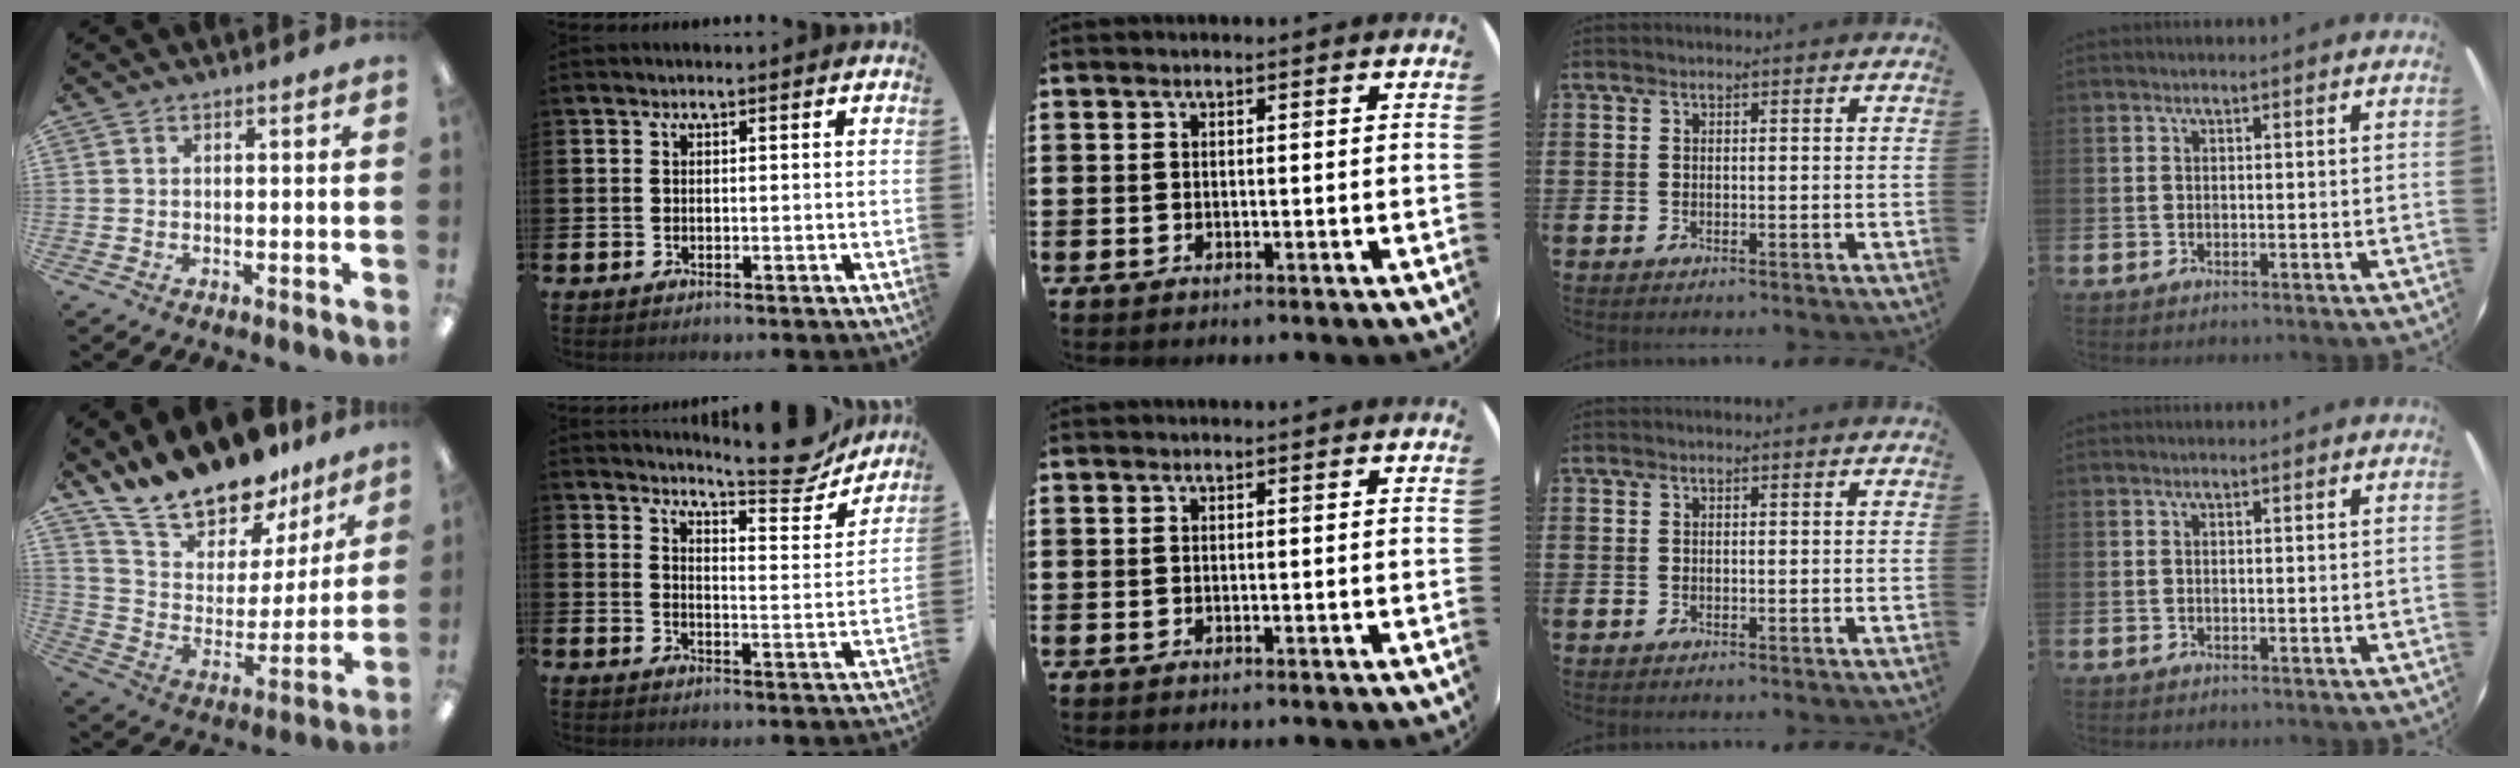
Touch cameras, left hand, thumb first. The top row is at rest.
{"thumb": {"total": 18.0, "force": [16.5, 6.1, 3.9], "torque": [-0.093, -0.138, 0.297]}, "index": {"total": 8.1, "force": [7.7, 1.0, 2.4], "torque": [-0.041, -0.054, 0.132]}}